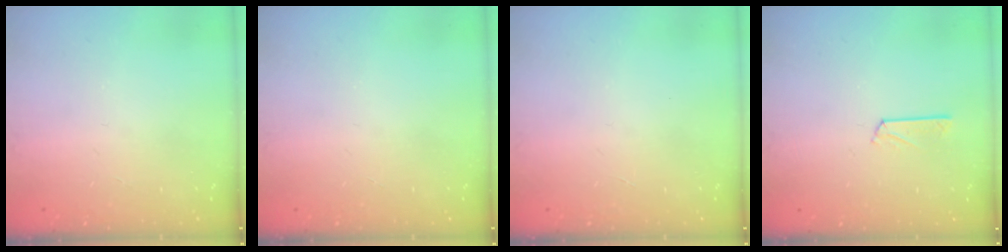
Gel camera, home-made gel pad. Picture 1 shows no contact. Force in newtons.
{"total": 0.0}
{"total": 0.0}
{"total": 3.4, "press": 3.3, "slide": 0.3}